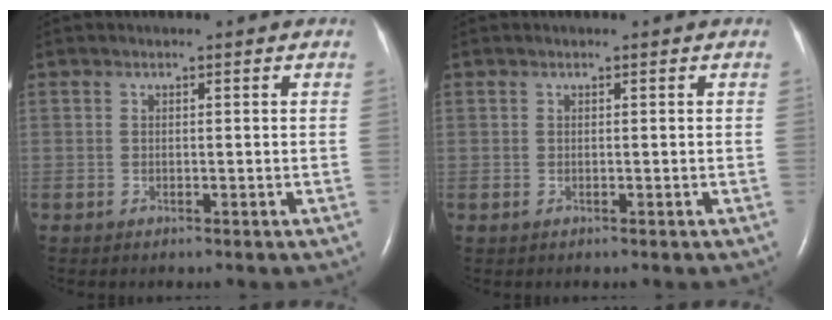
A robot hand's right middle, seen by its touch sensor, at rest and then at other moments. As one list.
[{"total": 0.0}]